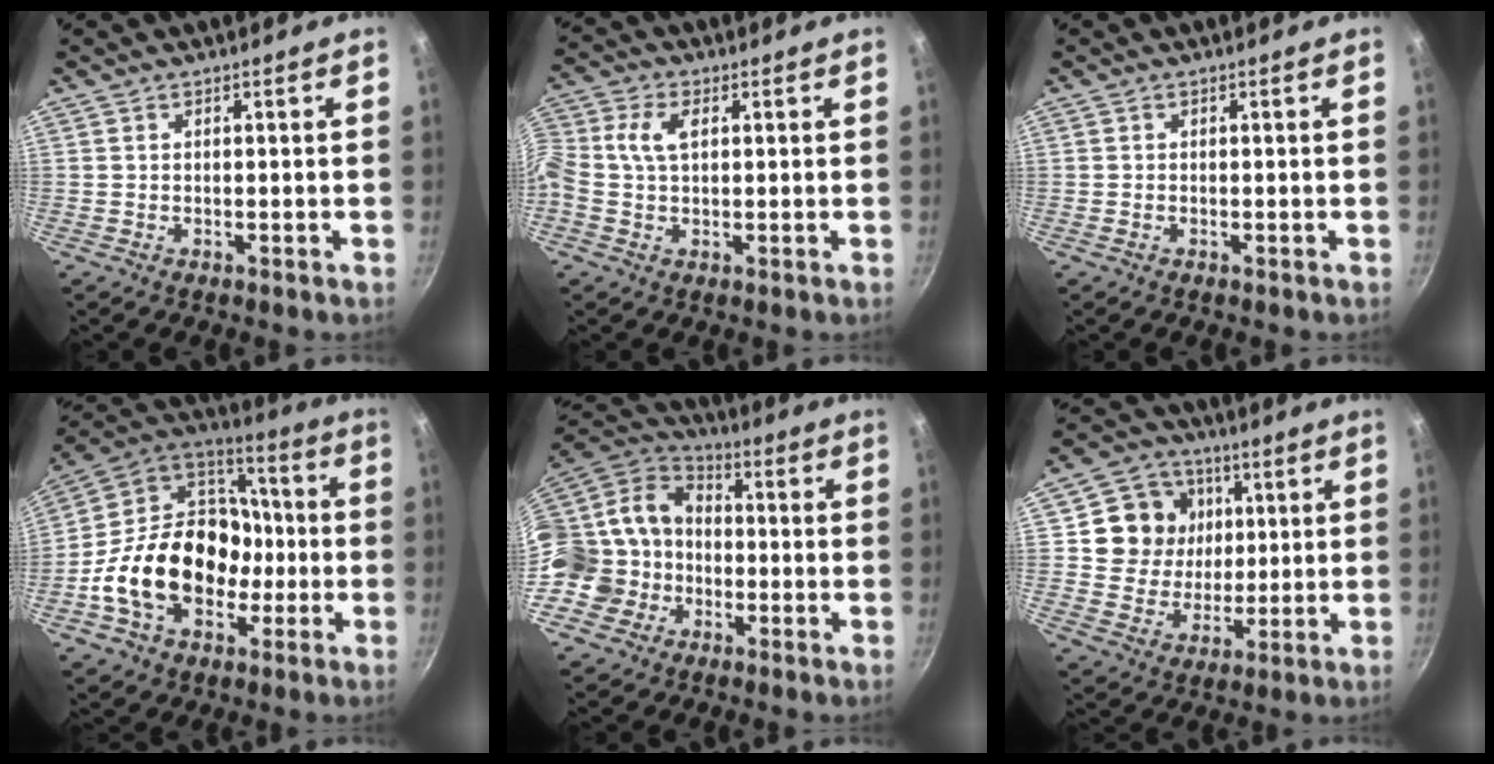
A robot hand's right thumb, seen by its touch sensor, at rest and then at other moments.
{"total": 7.3, "force": [1.1, 4.7, 5.5], "torque": [-0.120, 0.024, 0.009]}
{"total": 0.0}
{"total": 24.4, "force": [-5.3, 17.9, 15.8], "torque": [-0.245, 0.064, -0.090]}
{"total": 17.4, "force": [-4.0, 15.2, 7.5], "torque": [-0.127, 0.050, -0.078]}
{"total": 12.6, "force": [3.1, 11.4, 4.3], "torque": [-0.046, -0.004, 0.051]}